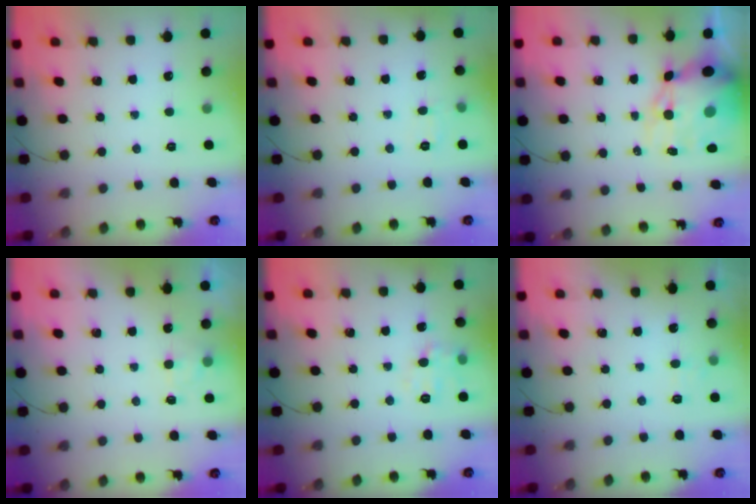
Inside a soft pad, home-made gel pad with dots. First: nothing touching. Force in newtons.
{"total": 5.8, "press": 5.6, "slide": 1.4}
{"total": 15.6, "press": 15.1, "slide": 3.9}
{"total": 2.7, "press": 2.3, "slide": 1.4}
{"total": 7.0, "press": 6.9, "slide": 0.7}
{"total": 6.2, "press": 6.0, "slide": 1.5}